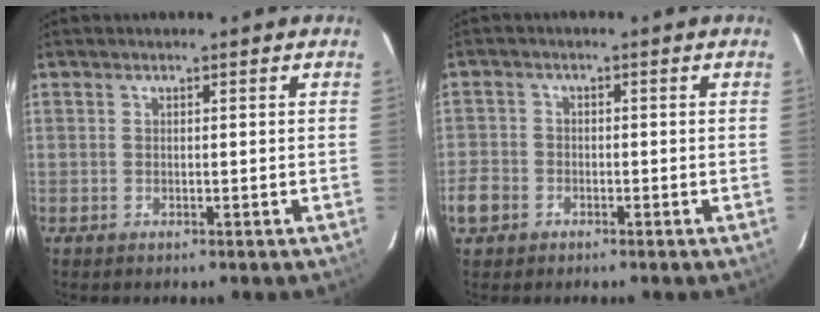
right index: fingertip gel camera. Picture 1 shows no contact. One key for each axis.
{"total": 5.3, "fx": -2.6, "fy": 4.4, "fz": 1.6, "tx": -0.040, "ty": 0.011, "tz": -0.045}